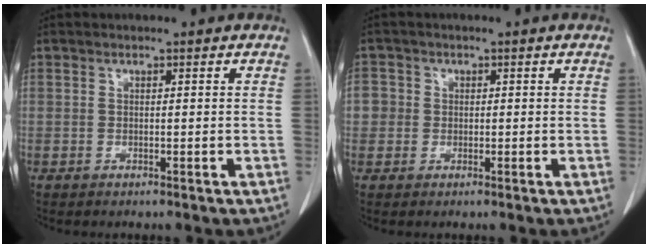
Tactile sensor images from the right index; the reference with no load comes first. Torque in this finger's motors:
{"motor_torque": [0.06, -0.02, 0.01, 0.00]}